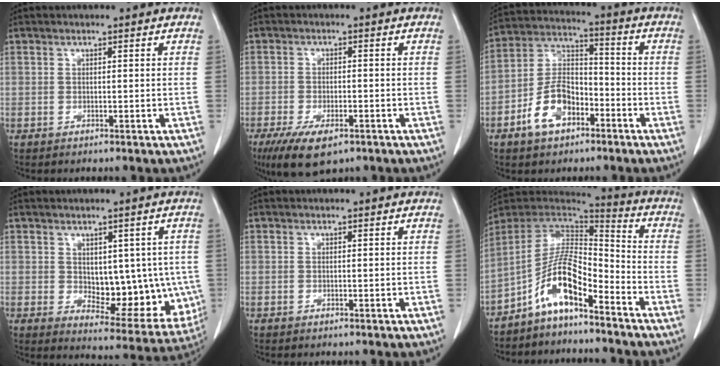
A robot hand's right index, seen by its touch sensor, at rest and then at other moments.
{"total": 8.3, "force": [-5.1, 3.4, 5.6], "torque": [-0.094, -0.012, -0.082]}
{"total": 10.0, "force": [-5.0, 5.8, 6.4], "torque": [-0.133, 0.023, -0.091]}
{"total": 12.5, "force": [-0.2, 6.5, 10.7], "torque": [-0.127, -0.003, 0.020]}
{"total": 0.0}
{"total": 10.3, "force": [-6.4, 2.9, 7.5], "torque": [-0.144, 0.027, -0.121]}